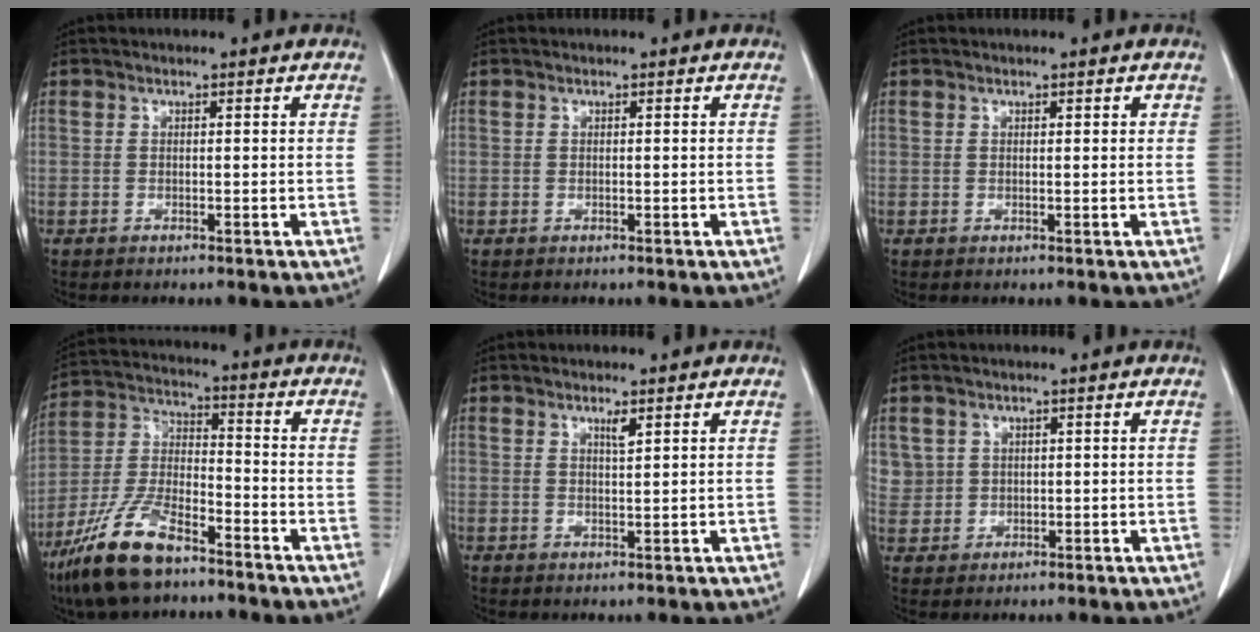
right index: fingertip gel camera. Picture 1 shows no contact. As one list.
[{"total": 0.0}, {"total": 0.6, "force": [0.4, 0.3, 0.4], "torque": [-0.004, -0.001, 0.004]}, {"total": 12.9, "force": [-9.1, 3.9, 8.3], "torque": [-0.181, -0.009, -0.175]}, {"total": 1.4, "force": [0.9, 0.0, 1.1], "torque": [-0.020, -0.005, 0.016]}, {"total": 4.0, "force": [1.6, 3.7, 0.1], "torque": [0.009, 0.006, 0.034]}]